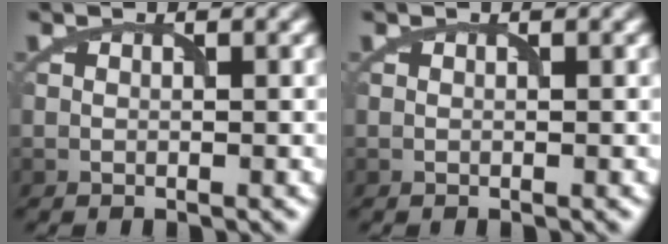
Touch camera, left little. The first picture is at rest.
{"total": 0.0}